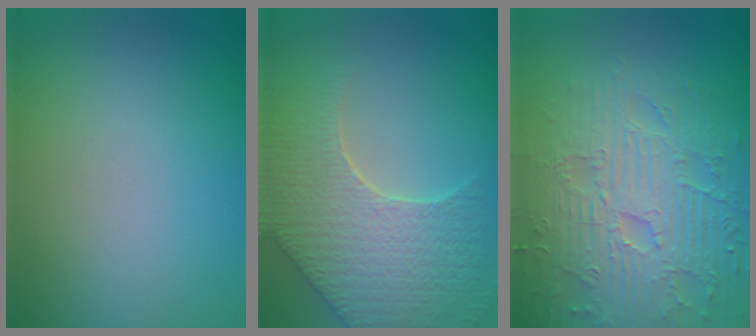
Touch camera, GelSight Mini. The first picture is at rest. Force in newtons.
{"total": 7.8, "press": 6.2, "slide": 4.8}
{"total": 8.7, "press": 6.4, "slide": 5.8}